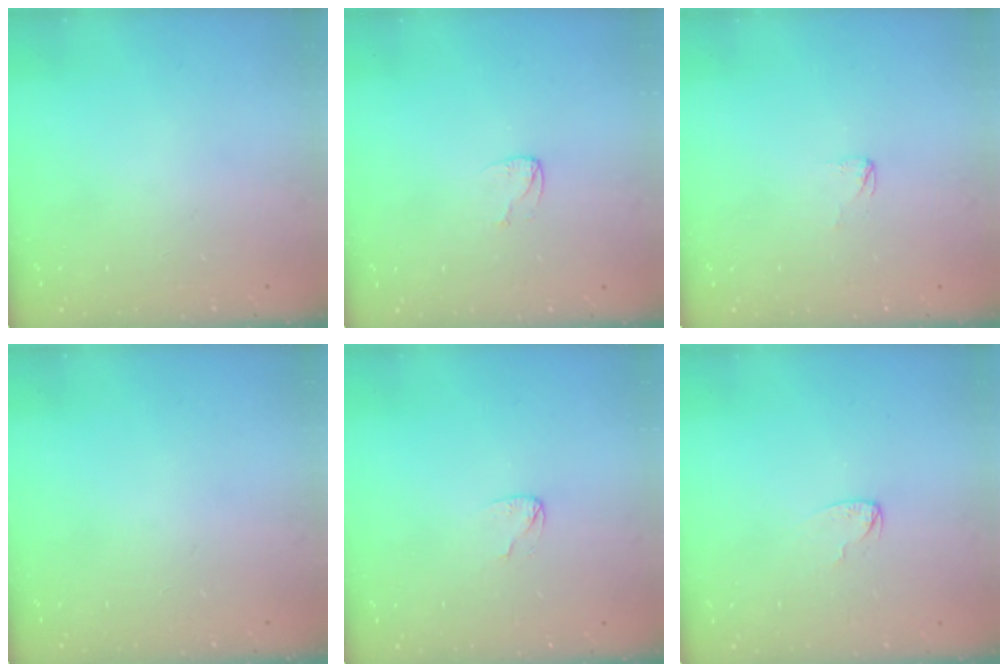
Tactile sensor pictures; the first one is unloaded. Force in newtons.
{"total": 3.2, "press": 3.2, "slide": 0.3}
{"total": 2.3, "press": 2.3, "slide": 0.2}
{"total": 0.0}
{"total": 3.6, "press": 3.6, "slide": 0.2}
{"total": 2.6, "press": 2.6, "slide": 0.3}